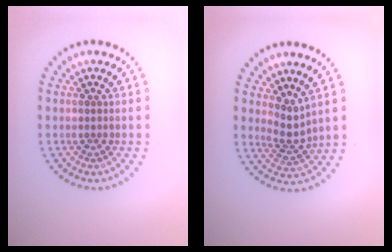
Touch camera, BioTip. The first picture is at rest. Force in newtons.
{"total": 2.4, "press": 1.5, "slide": 1.8}